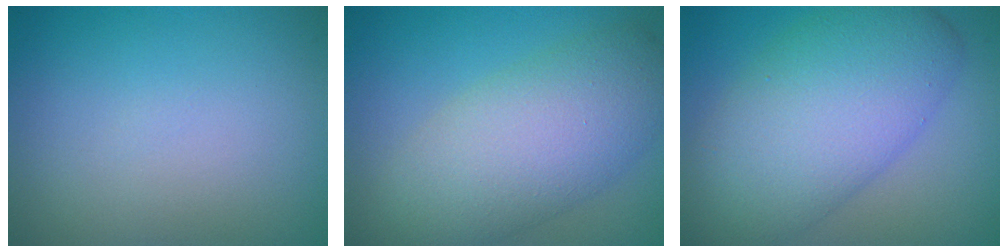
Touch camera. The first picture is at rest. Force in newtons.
{"total": 7.1, "press": 7.1, "slide": 0.5}
{"total": 9.3, "press": 9.3, "slide": 0.1}